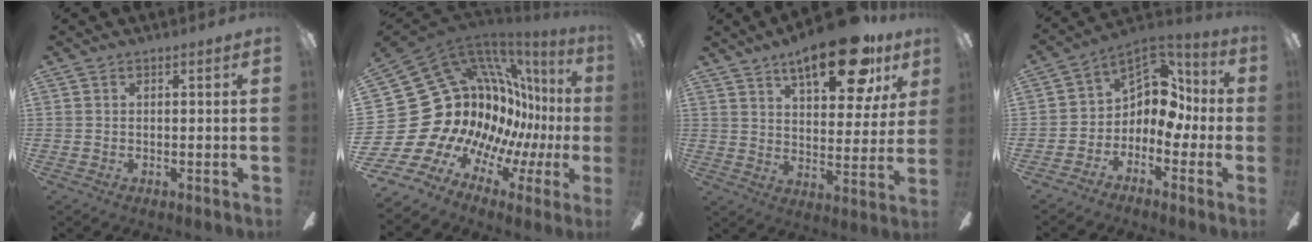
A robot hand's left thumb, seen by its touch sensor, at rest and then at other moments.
{"total": 21.6, "force": [2.2, 18.0, 11.7], "torque": [-0.197, -0.112, 0.118]}
{"total": 19.8, "force": [12.5, 7.4, 13.4], "torque": [-0.194, -0.060, 0.198]}
{"total": 9.2, "force": [1.1, 7.8, 4.8], "torque": [-0.067, -0.008, 0.027]}